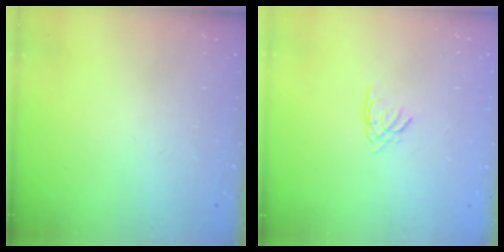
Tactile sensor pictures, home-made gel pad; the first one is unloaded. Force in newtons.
{"total": 1.2, "press": 1.1, "slide": 0.3}